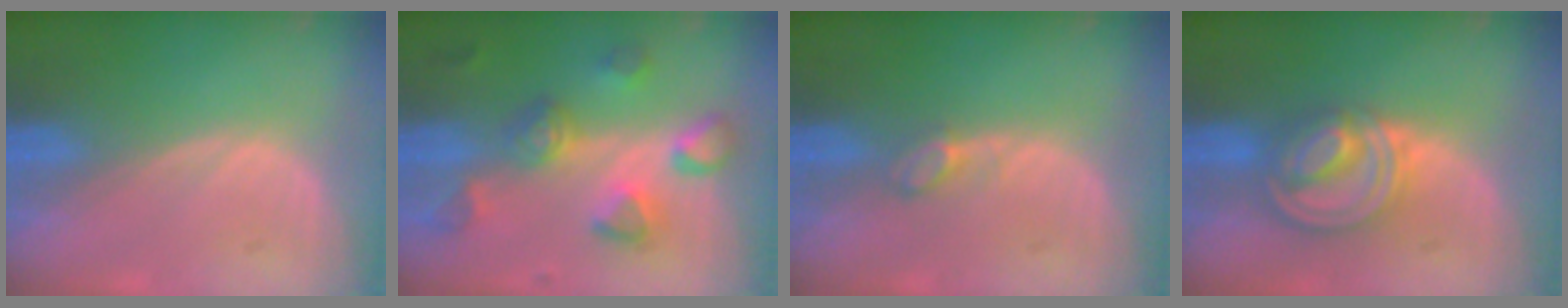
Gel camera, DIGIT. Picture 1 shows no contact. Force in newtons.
{"total": 8.1, "press": 7.8, "slide": 2.3}
{"total": 2.0, "press": 1.9, "slide": 0.2}
{"total": 7.9, "press": 6.9, "slide": 3.9}